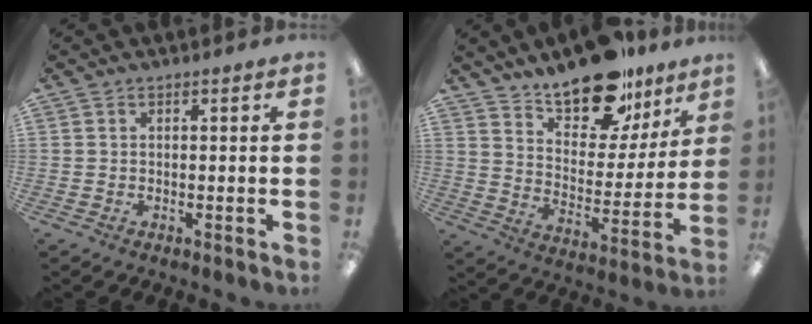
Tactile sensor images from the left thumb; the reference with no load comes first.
{"total": 17.1, "force": [13.9, 7.0, 7.2], "torque": [-0.112, -0.098, 0.244]}